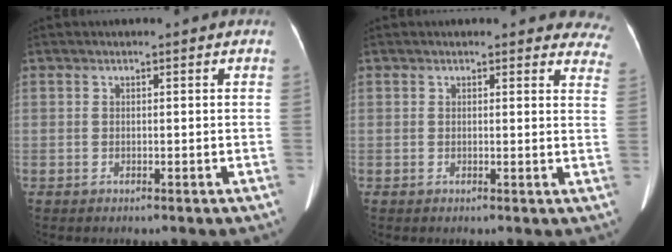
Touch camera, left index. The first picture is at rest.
{"total": 11.1, "force": [10.5, 3.2, 2.1], "torque": [0.026, -0.028, 0.076]}